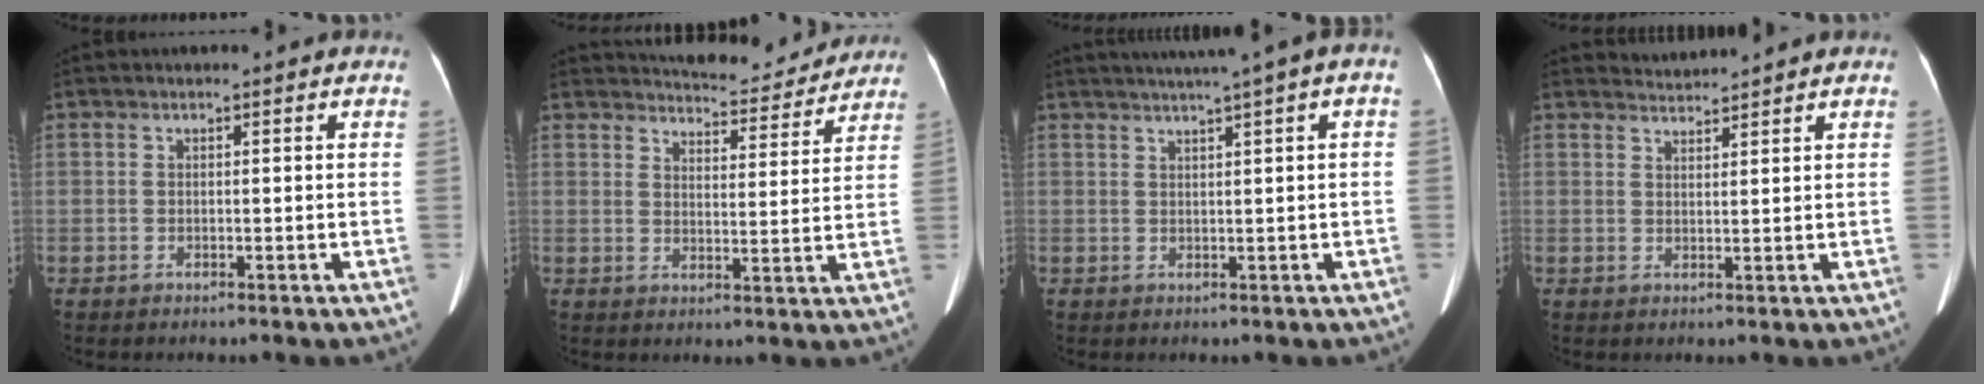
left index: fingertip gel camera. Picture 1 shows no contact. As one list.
[{"total": 11.3, "force": [10.8, 2.4, 2.0], "torque": [-0.020, -0.005, 0.136]}, {"total": 7.0, "force": [4.0, 0.0, 5.7], "torque": [-0.084, 0.037, 0.059]}, {"total": 2.3, "force": [2.2, -0.5, -0.6], "torque": [0.000, 0.008, 0.049]}]